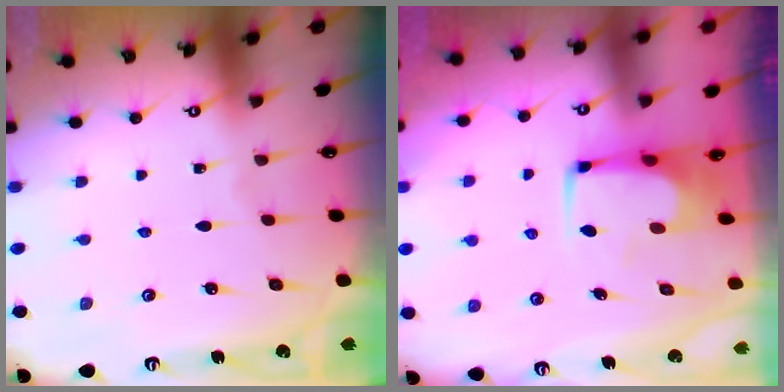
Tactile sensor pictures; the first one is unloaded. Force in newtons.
{"total": 2.4, "press": 2.3, "slide": 0.5}